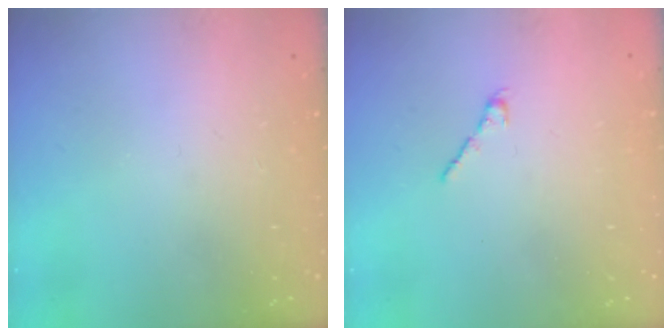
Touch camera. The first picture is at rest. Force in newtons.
{"total": 2.5, "press": 2.4, "slide": 0.7}